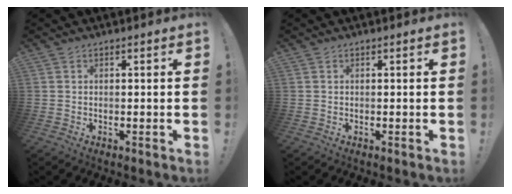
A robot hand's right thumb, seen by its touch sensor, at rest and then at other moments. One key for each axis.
{"total": 0.0}